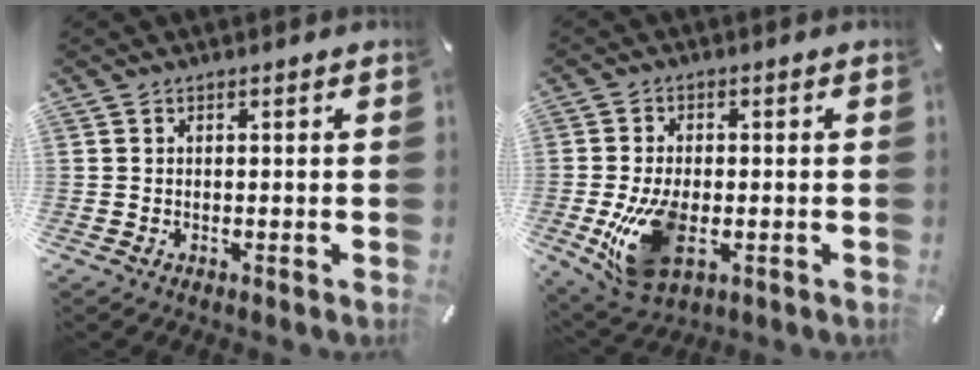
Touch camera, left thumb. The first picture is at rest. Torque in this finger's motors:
{"motor_torque": [-0.30, 1.33, 1.03, 0.13, 0.30]}